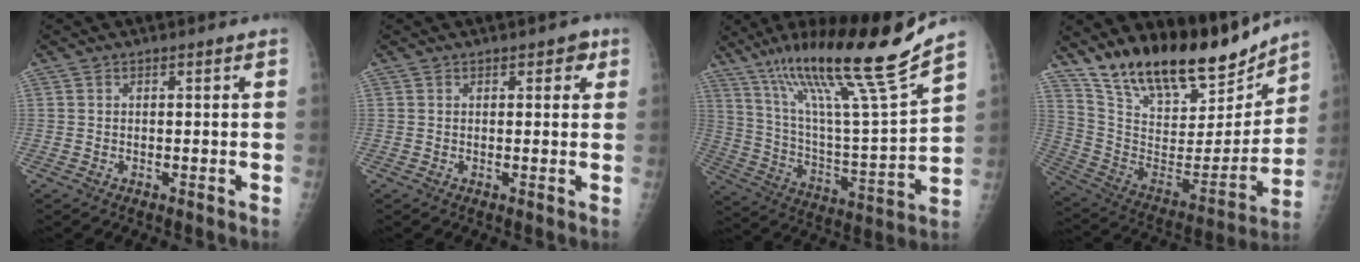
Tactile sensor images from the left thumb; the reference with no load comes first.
{"total": 2.7, "force": [1.2, 1.5, 2.0], "torque": [-0.005, 0.001, 0.009]}
{"total": 24.1, "force": [17.1, 0.8, 16.9], "torque": [-0.260, -0.072, 0.303]}
{"total": 23.5, "force": [19.0, 8.6, 10.9], "torque": [-0.147, -0.093, 0.328]}